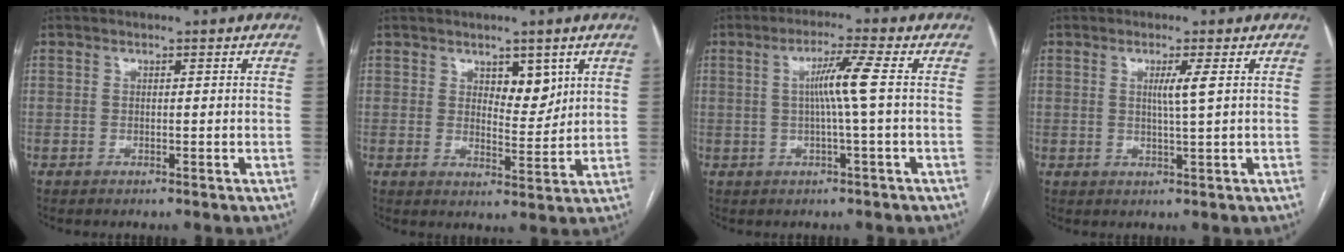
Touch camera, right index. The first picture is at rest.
{"total": 4.7, "force": [2.5, 2.3, 3.3], "torque": [-0.044, -0.006, 0.040]}
{"total": 5.5, "force": [0.4, -1.2, 5.4], "torque": [-0.098, 0.006, 0.010]}
{"total": 2.7, "force": [0.7, -0.5, 2.5], "torque": [-0.048, -0.004, 0.012]}